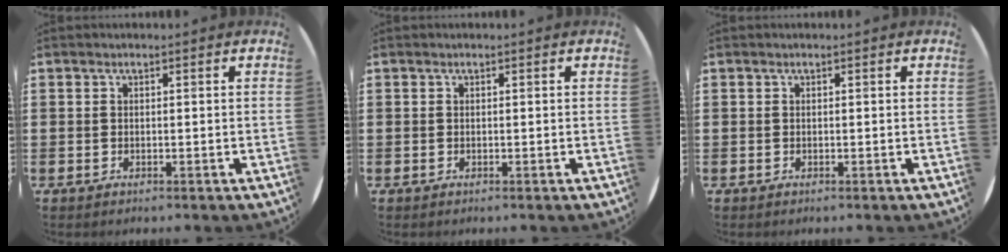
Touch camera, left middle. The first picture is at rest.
{"total": 0.0}
{"total": 0.0}